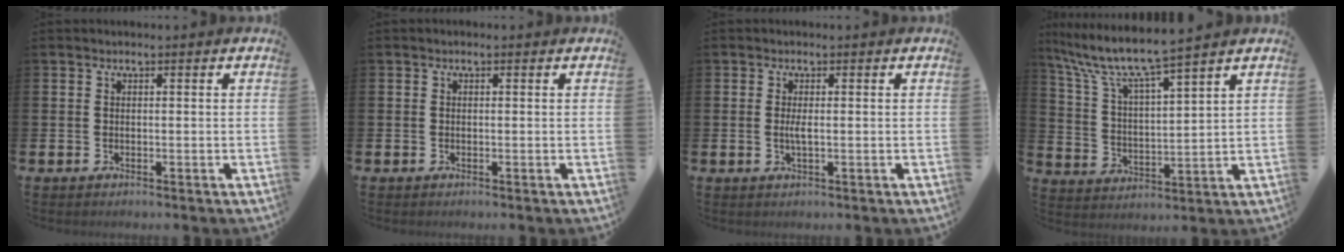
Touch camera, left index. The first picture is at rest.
{"total": 0.0}
{"total": 1.5, "force": [-0.1, 0.3, 1.5], "torque": [-0.024, -0.003, -0.004]}
{"total": 7.4, "force": [6.7, 0.4, 3.3], "torque": [-0.096, -0.044, 0.110]}